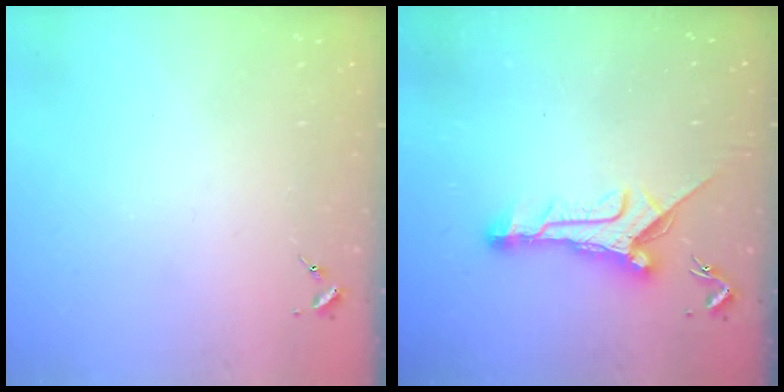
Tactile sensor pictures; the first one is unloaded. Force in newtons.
{"total": 10.7, "press": 10.6, "slide": 0.8}